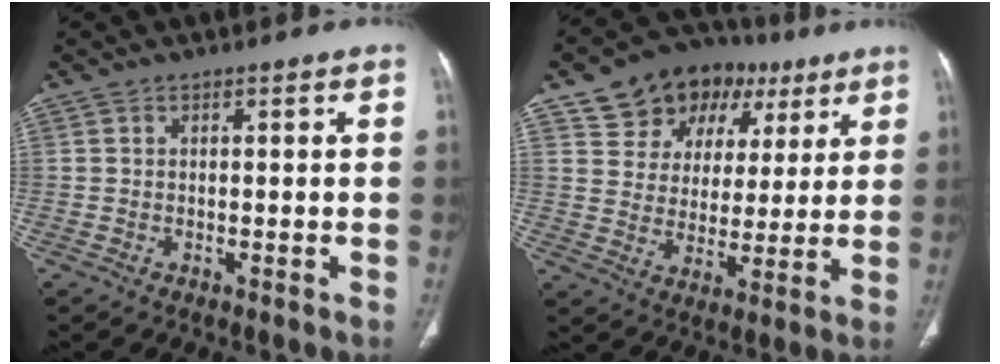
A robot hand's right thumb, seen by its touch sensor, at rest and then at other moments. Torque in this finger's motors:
{"motor_torque": [-0.12, 0.25, 0.28, 0.02, 0.05]}